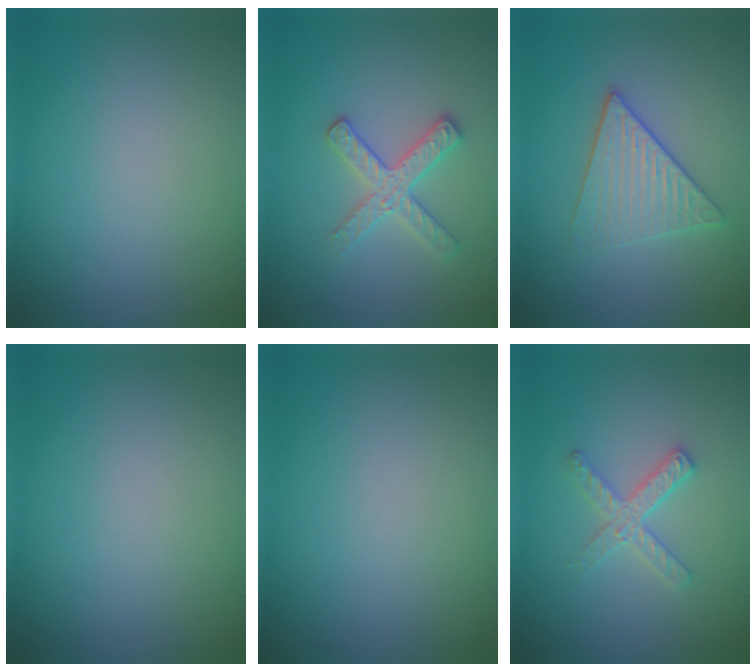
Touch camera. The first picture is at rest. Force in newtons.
{"total": 2.9, "press": 2.8, "slide": 0.8}
{"total": 3.5, "press": 3.1, "slide": 1.7}
{"total": 0.0}
{"total": 0.0}
{"total": 2.6, "press": 2.5, "slide": 0.4}